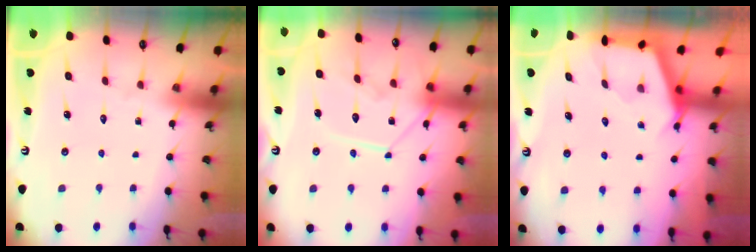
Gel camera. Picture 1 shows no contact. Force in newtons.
{"total": 12.0, "press": 11.9, "slide": 1.3}
{"total": 2.8, "press": 2.8, "slide": 0.4}